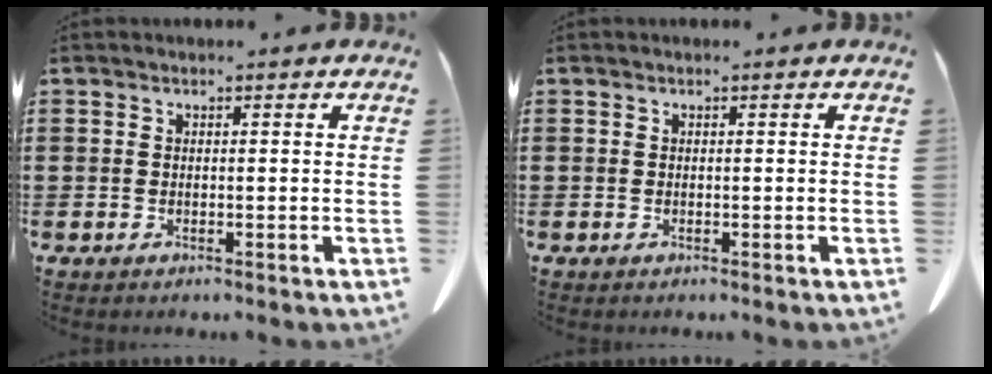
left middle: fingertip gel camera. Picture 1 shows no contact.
{"total": 0.0}